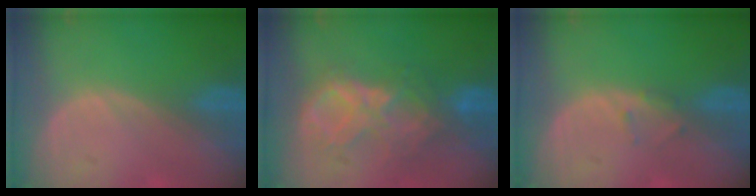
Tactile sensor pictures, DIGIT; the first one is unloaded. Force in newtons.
{"total": 8.6, "press": 7.7, "slide": 3.8}
{"total": 1.1, "press": 1.0, "slide": 0.2}